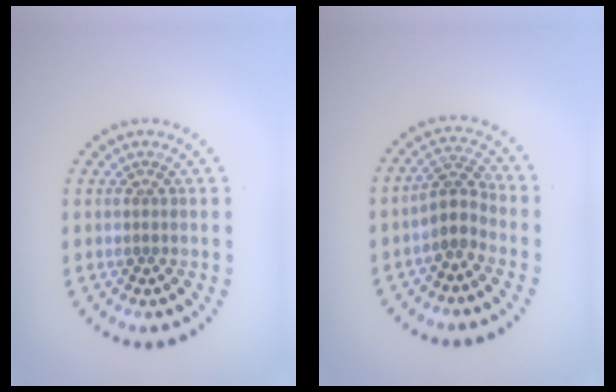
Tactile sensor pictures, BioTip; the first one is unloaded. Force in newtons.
{"total": 2.7, "press": 2.1, "slide": 1.6}